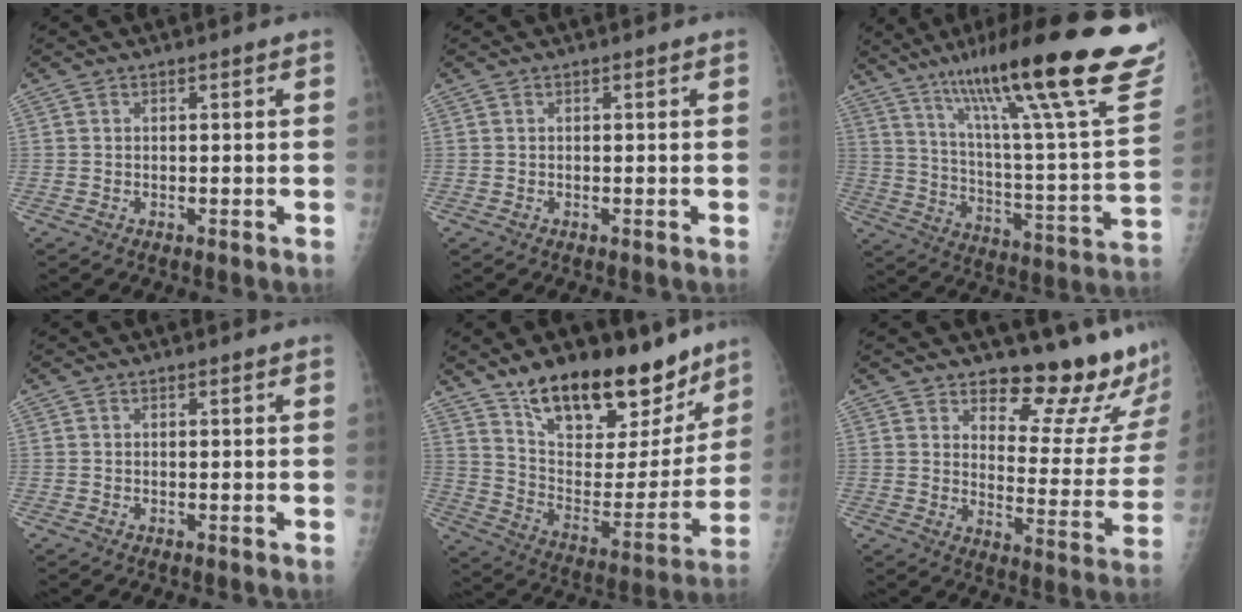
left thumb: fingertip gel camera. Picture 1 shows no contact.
{"total": 0.0}
{"total": 33.2, "force": [21.7, 4.7, 24.7], "torque": [-0.325, -0.064, 0.325]}
{"total": 0.0}
{"total": 24.8, "force": [17.8, 11.0, 13.2], "torque": [-0.153, -0.086, 0.288]}
{"total": 17.7, "force": [14.6, 5.6, 8.3], "torque": [-0.053, -0.138, 0.182]}